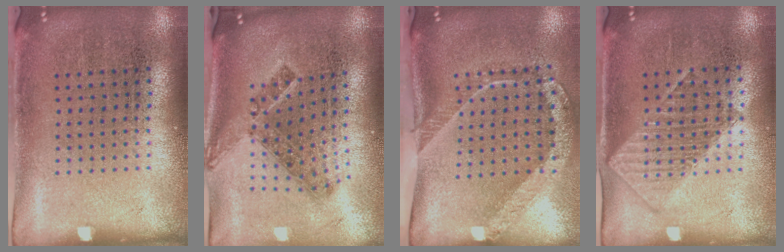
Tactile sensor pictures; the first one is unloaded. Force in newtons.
{"total": 1.4, "press": 1.0, "slide": 0.9}
{"total": 2.4, "press": 1.6, "slide": 1.8}
{"total": 1.4, "press": 1.3, "slide": 0.5}